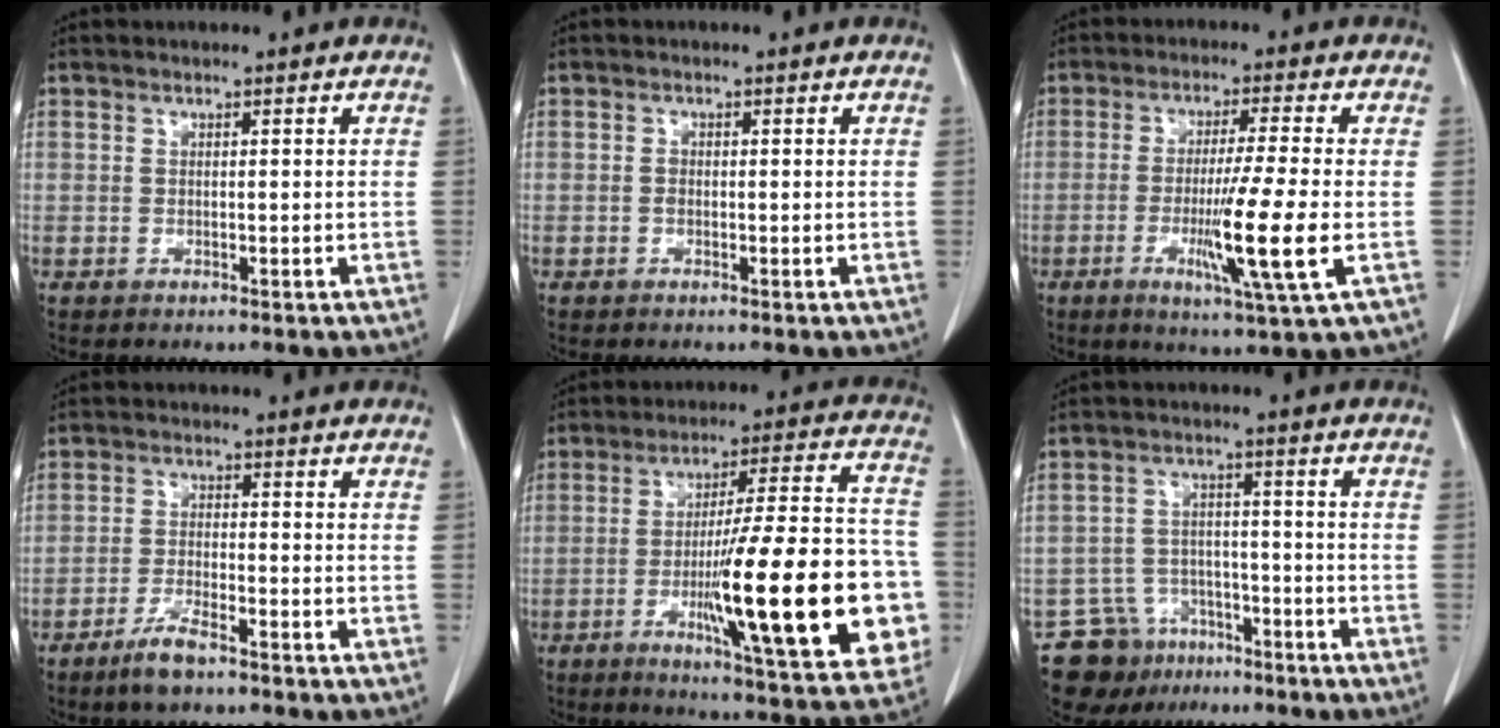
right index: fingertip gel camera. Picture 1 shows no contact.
{"total": 0.7, "force": [-0.2, 0.5, 0.4], "torque": [-0.009, 0.002, -0.005]}
{"total": 10.5, "force": [-2.5, -1.3, 10.1], "torque": [-0.178, -0.030, -0.047]}
{"total": 4.6, "force": [-3.4, 0.7, 3.0], "torque": [-0.063, -0.005, -0.062]}
{"total": 24.8, "force": [-6.1, 3.2, 23.9], "torque": [-0.292, 0.006, -0.082]}
{"total": 8.6, "force": [-6.2, 5.9, 1.0], "torque": [-0.018, 0.023, -0.095]}